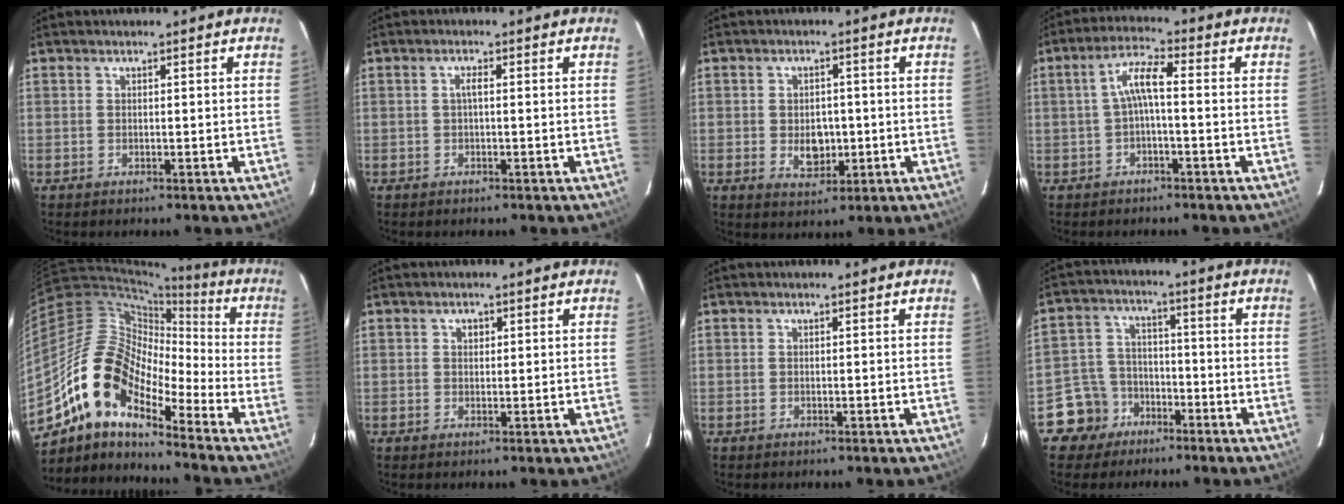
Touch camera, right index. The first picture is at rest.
{"total": 1.0, "force": [-0.1, 0.2, 1.0], "torque": [-0.018, 0.005, -0.003]}
{"total": 5.0, "force": [-1.0, 3.5, 3.5], "torque": [-0.061, -0.002, -0.010]}
{"total": 5.0, "force": [-0.8, 0.9, 4.8], "torque": [-0.103, 0.016, -0.015]}
{"total": 14.7, "force": [-10.3, 5.8, 8.6], "torque": [-0.141, 0.007, -0.211]}
{"total": 1.2, "force": [0.4, 1.0, 0.4], "torque": [-0.005, 0.005, 0.006]}
{"total": 0.0}
{"total": 7.9, "force": [-4.9, 6.2, 0.6], "torque": [-0.036, 0.029, -0.084]}